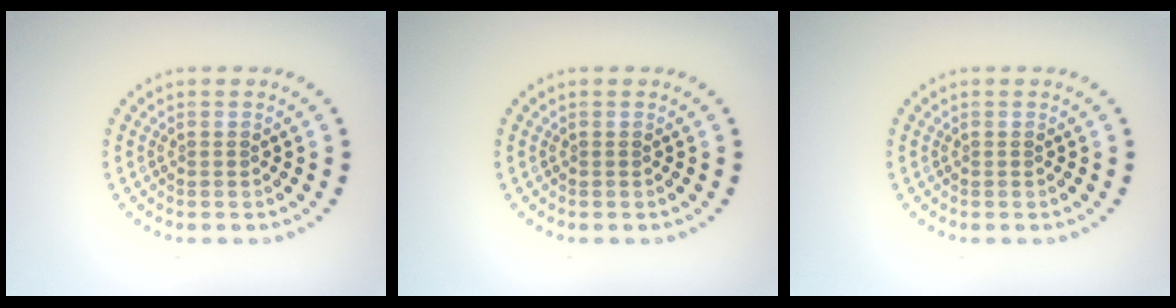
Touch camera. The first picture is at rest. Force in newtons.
{"total": 0.0}
{"total": 0.0}